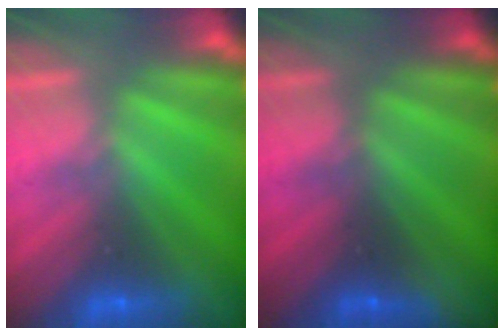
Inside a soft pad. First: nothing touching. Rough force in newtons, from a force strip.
{"total": 1.6}